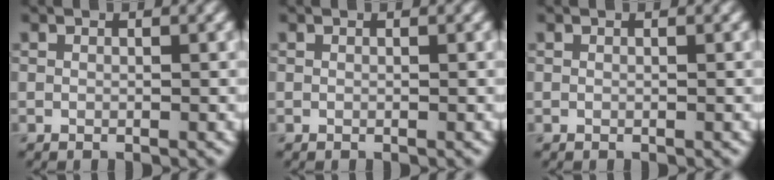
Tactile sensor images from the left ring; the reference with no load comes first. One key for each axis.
{"total": 0.0}
{"total": 0.0}